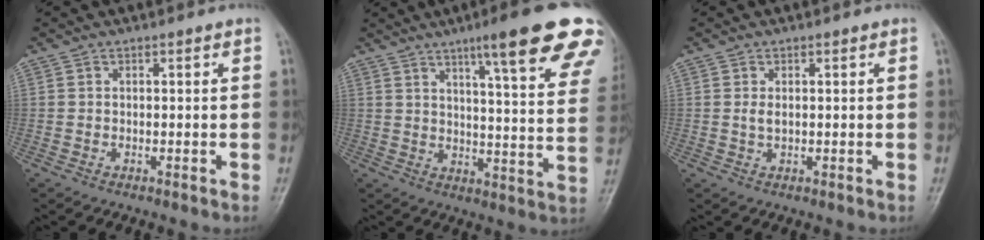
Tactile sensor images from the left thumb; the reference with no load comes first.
{"total": 21.8, "force": [13.8, 3.0, 16.6], "torque": [-0.197, -0.050, 0.172]}
{"total": 1.6, "force": [0.4, 0.8, 1.4], "torque": [-0.026, -0.003, 0.009]}